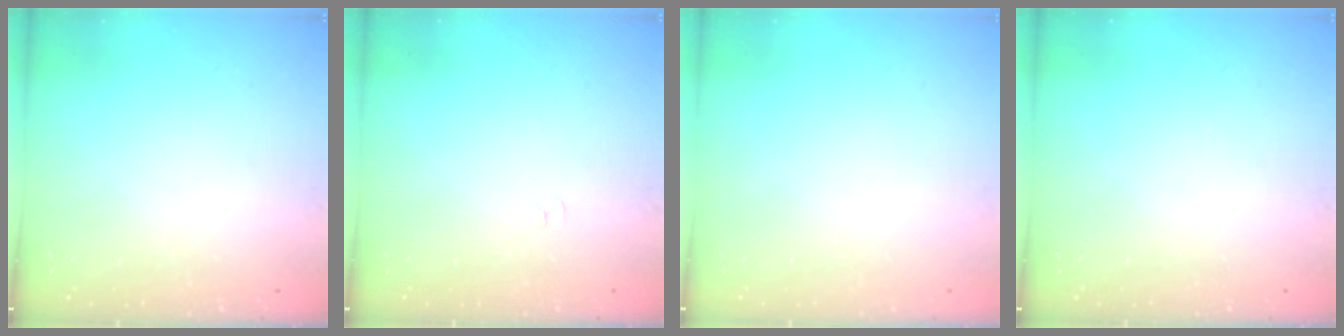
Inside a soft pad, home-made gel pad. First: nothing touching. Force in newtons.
{"total": 3.7, "press": 3.7, "slide": 0.5}
{"total": 1.6, "press": 1.6, "slide": 0.1}
{"total": 0.0}